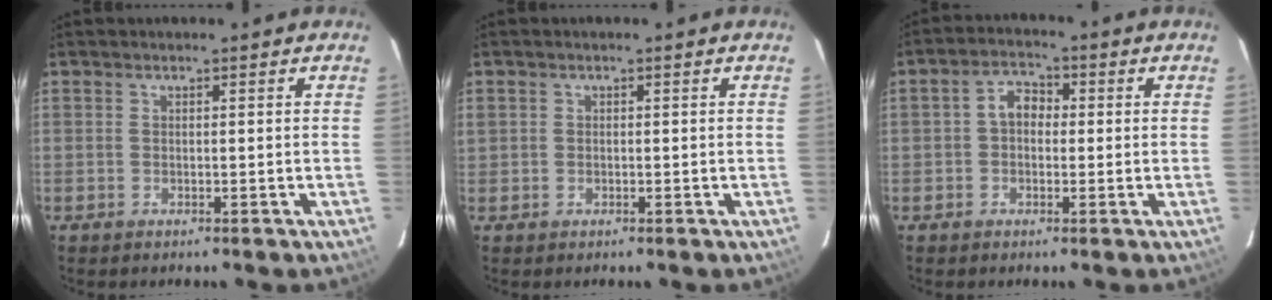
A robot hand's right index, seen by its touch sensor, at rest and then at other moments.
{"total": 0.9, "force": [0.0, 0.9, 0.1], "torque": [0.001, 0.001, -0.001]}
{"total": 4.2, "force": [0.0, 3.2, 2.7], "torque": [-0.049, 0.017, -0.002]}